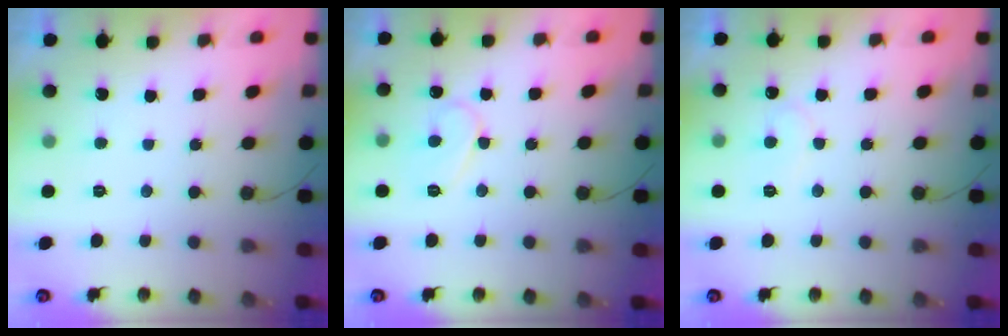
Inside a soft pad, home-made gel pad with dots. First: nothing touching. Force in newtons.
{"total": 8.0, "press": 7.9, "slide": 0.7}
{"total": 6.0, "press": 6.0, "slide": 0.3}